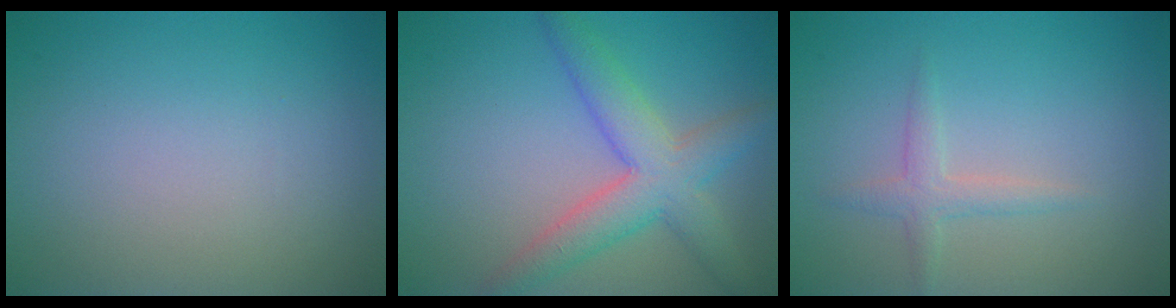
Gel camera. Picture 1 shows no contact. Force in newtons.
{"total": 5.5, "press": 5.4, "slide": 0.3}
{"total": 1.7, "press": 1.7, "slide": 0.1}